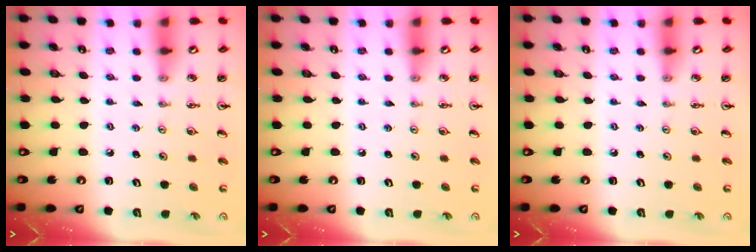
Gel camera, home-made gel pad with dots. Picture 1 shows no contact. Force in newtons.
{"total": 0.0}
{"total": 0.0}